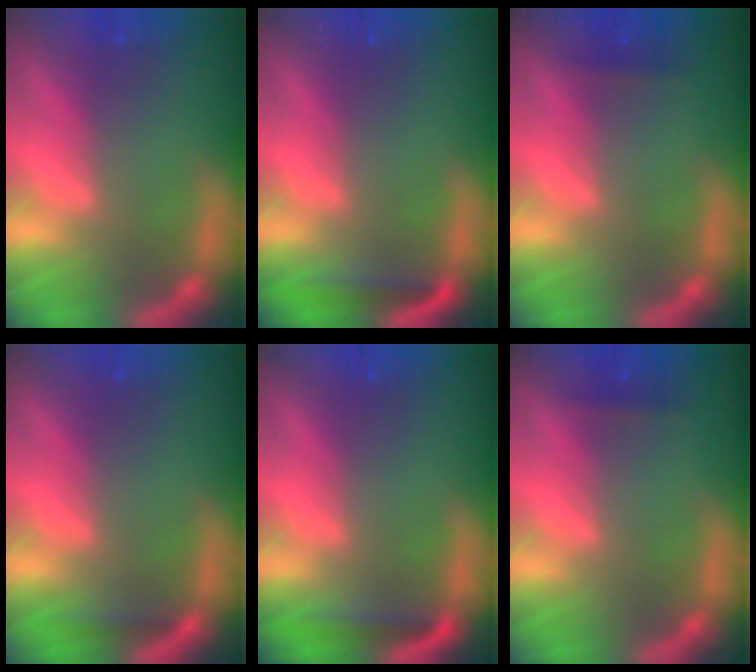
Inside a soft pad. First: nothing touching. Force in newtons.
{"total": 1.9}
{"total": 0.9}
{"total": 0.9}
{"total": 1.9}
{"total": 0.9}